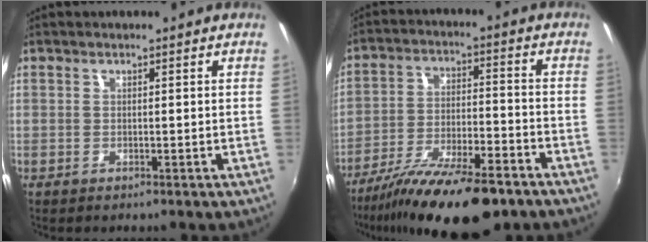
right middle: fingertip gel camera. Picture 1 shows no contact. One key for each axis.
{"total": 18.8, "fx": -14.2, "fy": 4.6, "fz": 11.5, "tx": -0.214, "ty": -0.038, "tz": -0.230}